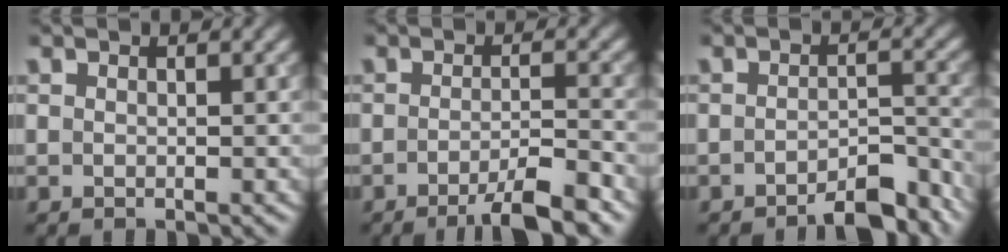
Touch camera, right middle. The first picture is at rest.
{"total": 4.7, "force": [-2.9, 0.9, 3.7], "torque": [-0.051, 0.000, -0.050]}
{"total": 4.5, "force": [-3.5, 1.3, 2.4], "torque": [-0.029, 0.008, -0.051]}